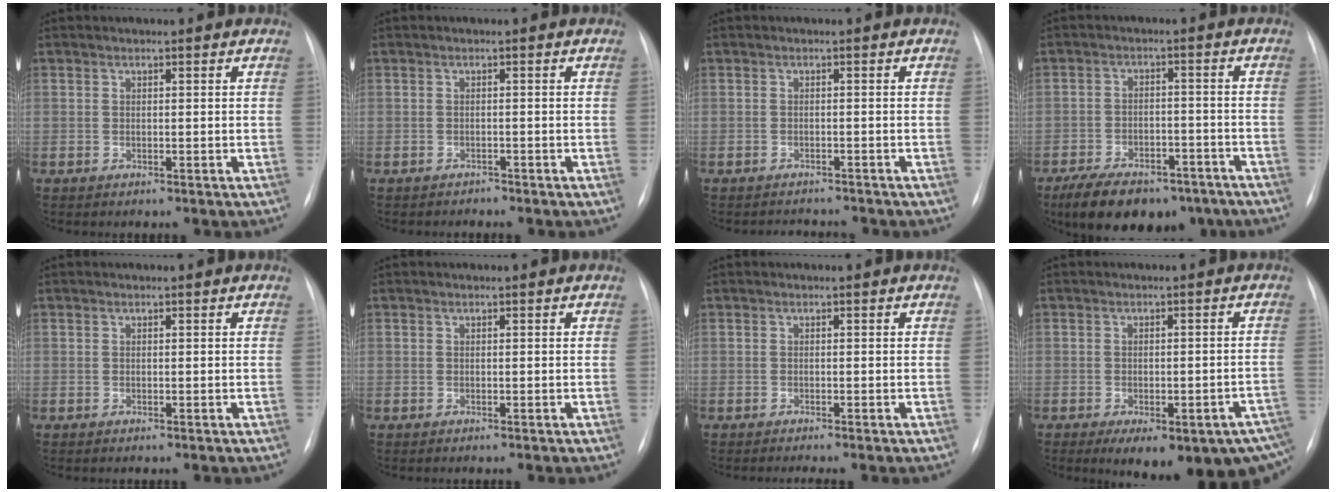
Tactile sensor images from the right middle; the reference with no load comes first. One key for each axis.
{"total": 0.9, "fx": -0.8, "fy": 0.2, "fz": -0.3, "tx": 0.003, "ty": -0.003, "tz": -0.014}
{"total": 3.1, "fx": -3.1, "fy": 0.6, "fz": 0.0, "tx": 0.001, "ty": -0.003, "tz": -0.038}
{"total": 14.9, "fx": -10.7, "fy": 7.0, "fz": 7.6, "tx": -0.129, "ty": 0.002, "tz": -0.157}
{"total": 0.0}
{"total": 0.0}
{"total": 1.4, "fx": -1.1, "fy": -0.3, "fz": 0.8, "tx": -0.008, "ty": 0.000, "tz": -0.014}
{"total": 16.8, "fx": -10.5, "fy": 5.9, "fz": 11.8, "tx": -0.099, "ty": 0.012, "tz": -0.118}